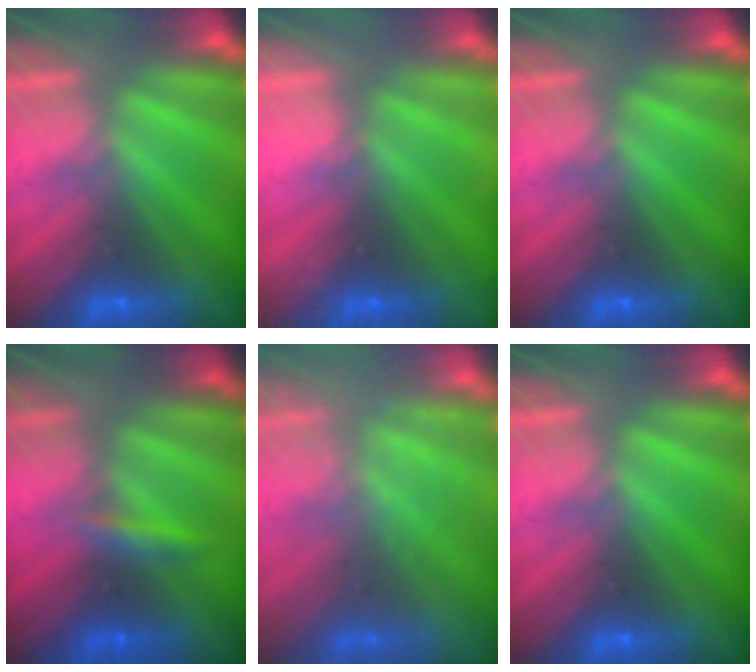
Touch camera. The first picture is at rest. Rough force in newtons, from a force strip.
{"total": 2.2}
{"total": 0.0}
{"total": 2.4}
{"total": 2.9}
{"total": 0.0}